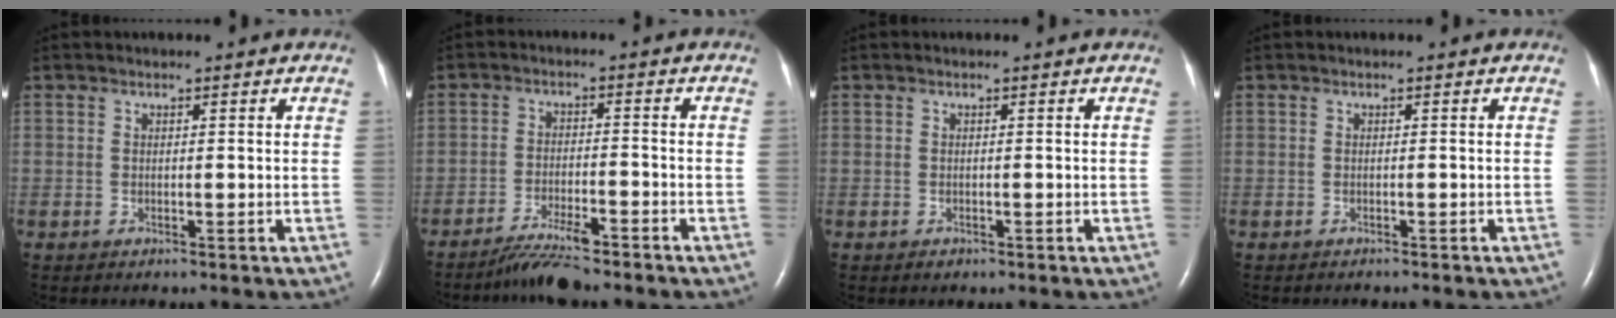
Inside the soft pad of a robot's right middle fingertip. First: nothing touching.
{"total": 5.3, "force": [-4.6, 0.3, 2.6], "torque": [-0.054, -0.016, -0.084]}
{"total": 0.6, "force": [-0.4, 0.4, 0.2], "torque": [-0.006, 0.000, -0.005]}
{"total": 1.9, "force": [-1.7, 0.4, 0.8], "torque": [-0.016, -0.003, -0.016]}